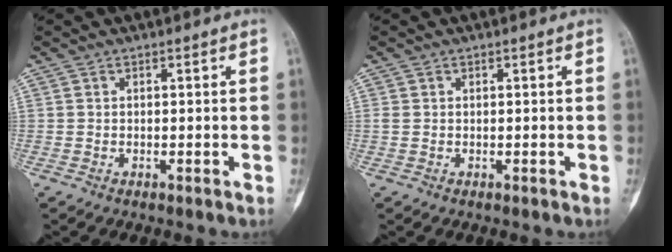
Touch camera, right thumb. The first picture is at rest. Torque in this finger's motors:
{"motor_torque": [0.12, 0.12, 0.12, 0.17, 0.00]}